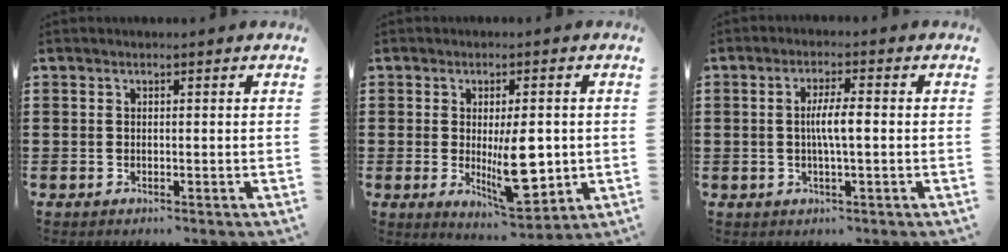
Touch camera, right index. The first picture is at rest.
{"total": 9.9, "force": [-0.6, 3.7, 9.1], "torque": [-0.146, -0.017, -0.006]}
{"total": 4.1, "force": [-0.3, 0.6, 4.0], "torque": [-0.071, -0.001, -0.007]}